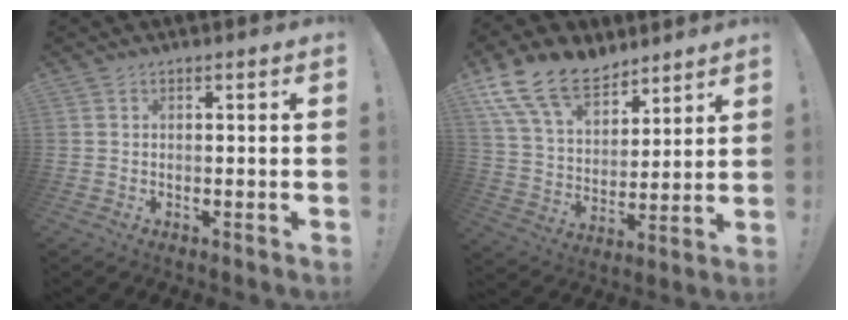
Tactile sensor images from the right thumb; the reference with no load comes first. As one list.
[{"total": 17.1, "force": [11.9, 9.6, 7.6], "torque": [-0.146, -0.076, 0.225]}]